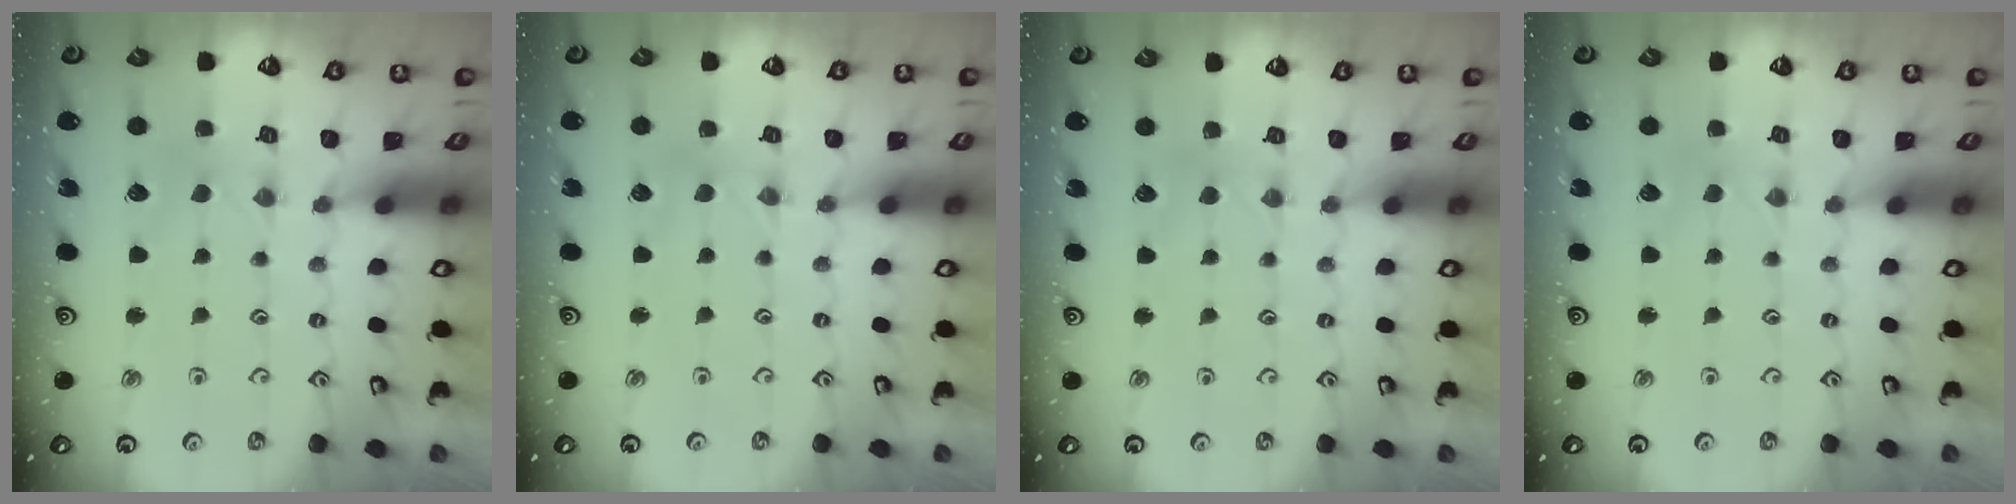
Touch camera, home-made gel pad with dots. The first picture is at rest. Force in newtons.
{"total": 1.3, "press": 1.3, "slide": 0.2}
{"total": 3.4, "press": 3.3, "slide": 0.4}
{"total": 0.0}